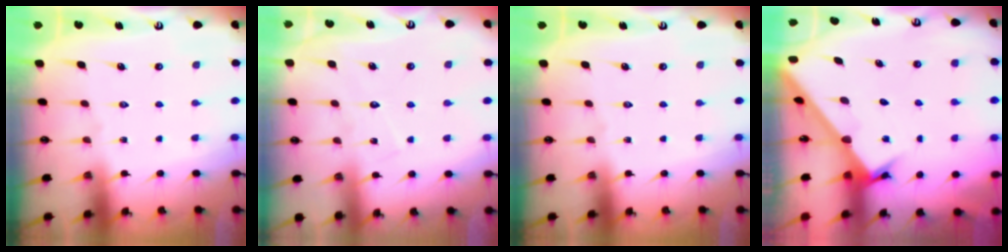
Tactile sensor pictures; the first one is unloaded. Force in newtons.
{"total": 5.6, "press": 5.6, "slide": 0.3}
{"total": 0.0}
{"total": 2.4, "press": 2.4, "slide": 0.3}